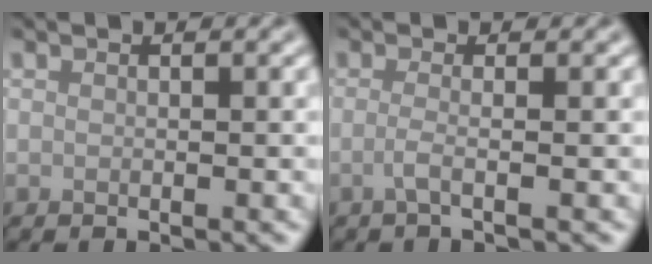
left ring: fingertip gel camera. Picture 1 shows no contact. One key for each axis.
{"total": 1.9, "fx": -0.6, "fy": 0.6, "fz": 1.7, "tx": -0.026, "ty": -0.006, "tz": -0.021}